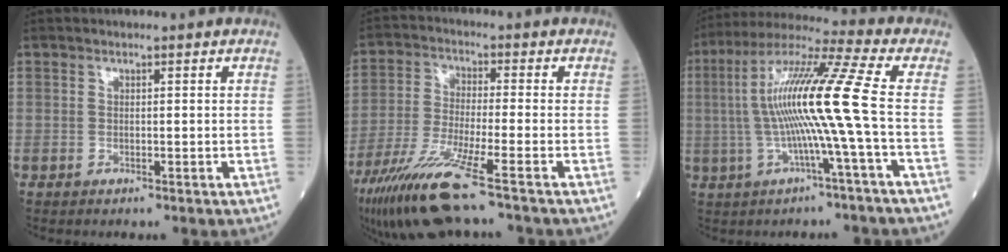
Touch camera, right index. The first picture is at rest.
{"total": 11.7, "force": [-8.0, 0.0, 8.6], "torque": [-0.178, -0.036, -0.150]}
{"total": 14.2, "force": [-0.8, -1.8, 14.1], "torque": [-0.268, 0.019, -0.024]}